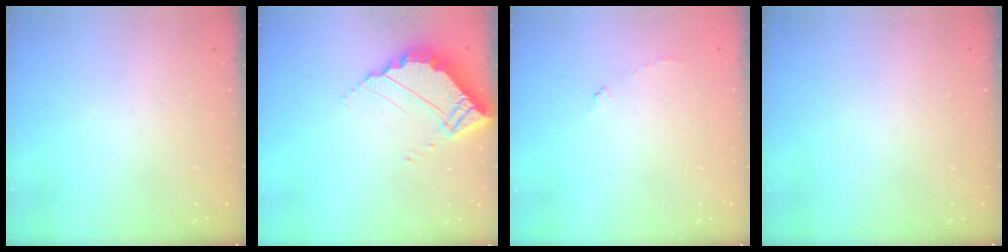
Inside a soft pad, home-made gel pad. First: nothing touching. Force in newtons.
{"total": 6.7, "press": 6.6, "slide": 0.4}
{"total": 3.4, "press": 3.4, "slide": 0.3}
{"total": 0.0}